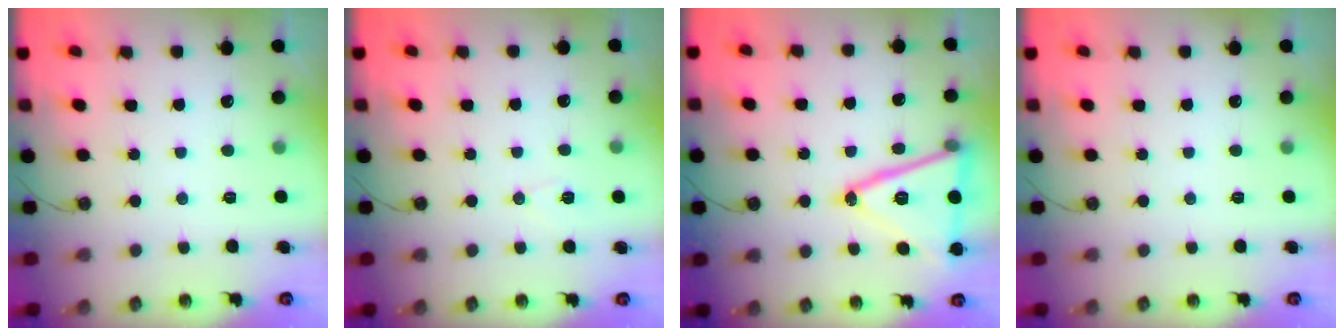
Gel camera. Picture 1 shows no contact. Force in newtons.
{"total": 6.0, "press": 5.9, "slide": 0.7}
{"total": 20.5, "press": 20.3, "slide": 3.2}
{"total": 0.0}